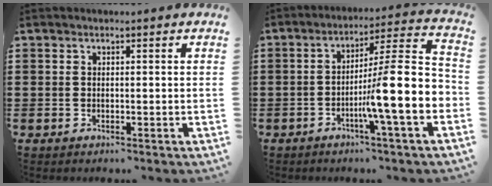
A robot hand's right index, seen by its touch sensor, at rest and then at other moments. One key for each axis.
{"total": 11.2, "fx": -3.3, "fy": -0.4, "fz": 10.7, "tx": -0.166, "ty": -0.040, "tz": -0.072}